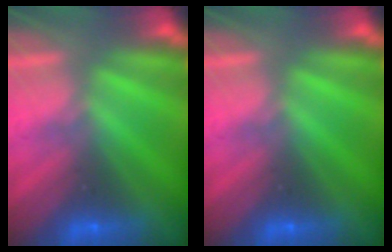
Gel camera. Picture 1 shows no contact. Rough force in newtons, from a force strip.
{"total": 0.0}